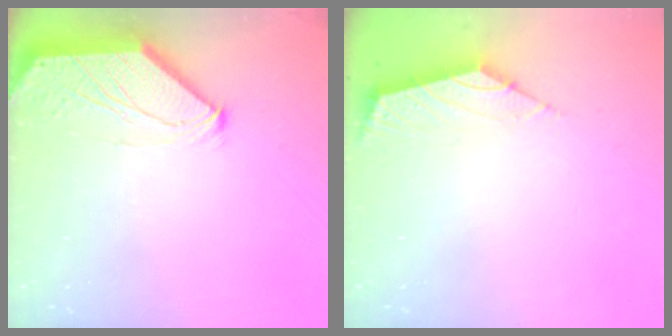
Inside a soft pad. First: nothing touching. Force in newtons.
{"total": 2.5, "press": 2.4, "slide": 0.6}